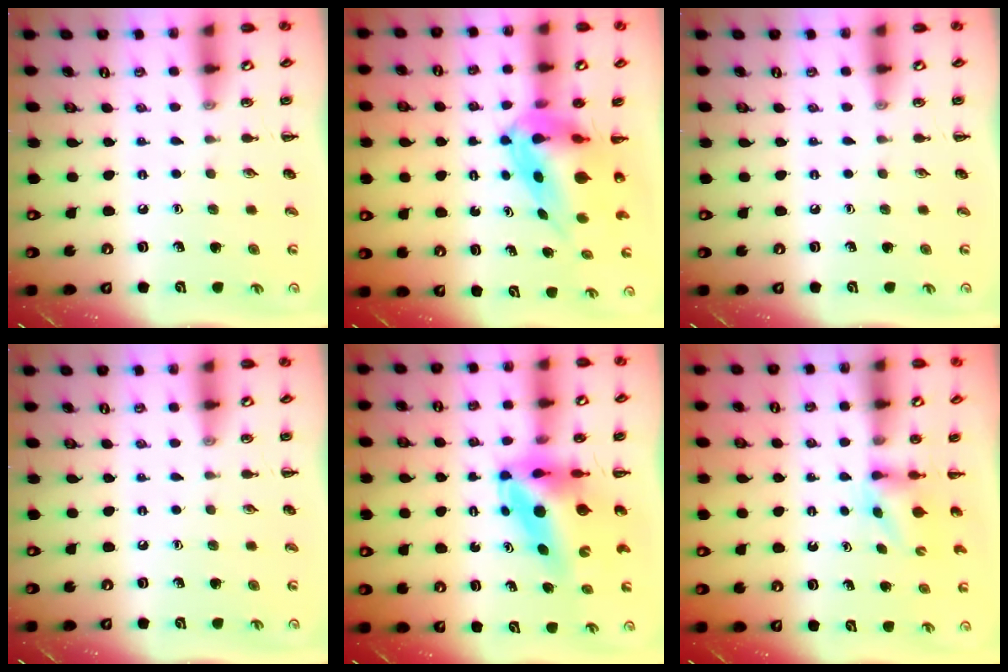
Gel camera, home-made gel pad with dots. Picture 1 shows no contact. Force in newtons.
{"total": 8.2, "press": 7.8, "slide": 2.4}
{"total": 0.0}
{"total": 0.0}
{"total": 7.3, "press": 7.0, "slide": 2.4}
{"total": 2.7, "press": 2.5, "slide": 1.0}